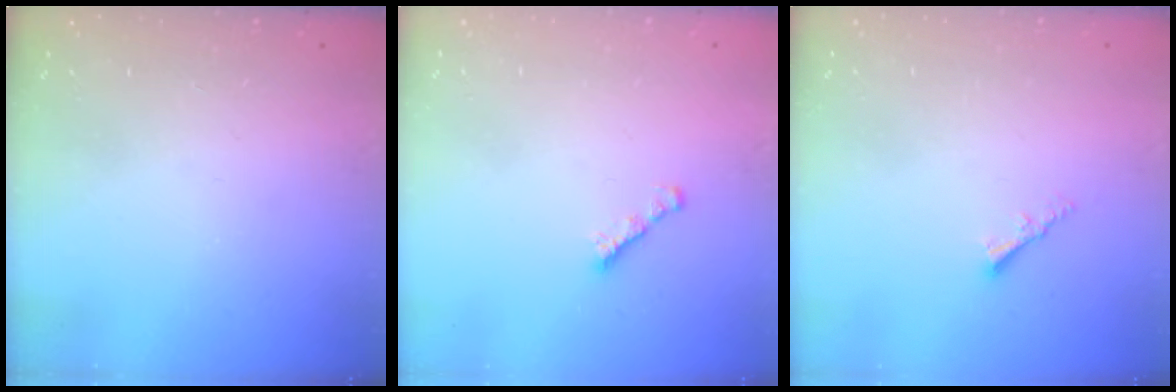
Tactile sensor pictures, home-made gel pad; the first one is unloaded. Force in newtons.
{"total": 1.7, "press": 1.6, "slide": 0.5}
{"total": 2.2, "press": 2.2, "slide": 0.4}